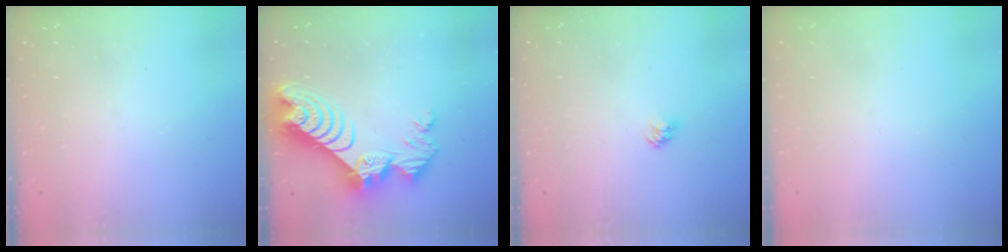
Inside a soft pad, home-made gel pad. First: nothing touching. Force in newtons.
{"total": 14.6, "press": 14.5, "slide": 1.5}
{"total": 2.4, "press": 2.4, "slide": 0.2}
{"total": 0.0}